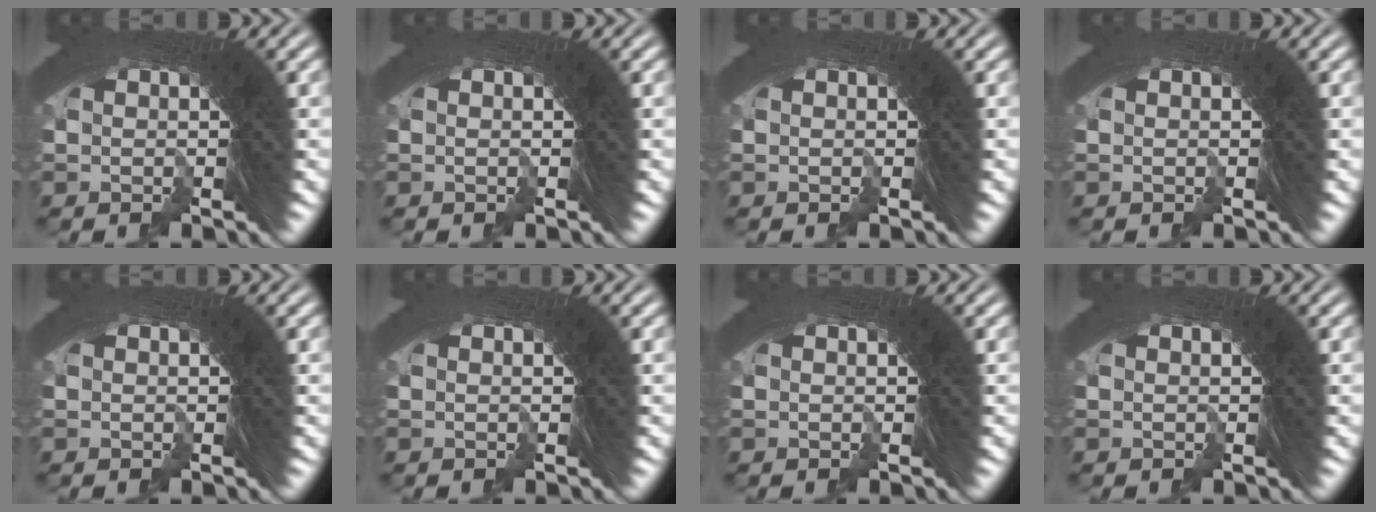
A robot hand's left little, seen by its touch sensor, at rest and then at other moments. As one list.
[{"total": 0.0}, {"total": 0.0}, {"total": 0.0}, {"total": 0.0}, {"total": 0.0}, {"total": 0.0}, {"total": 0.0}]